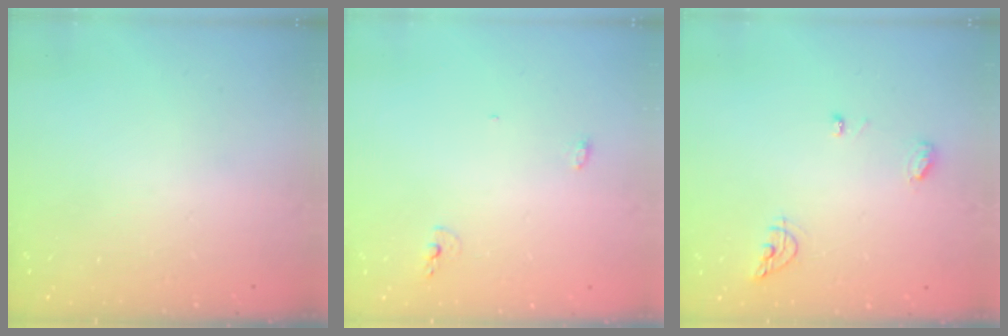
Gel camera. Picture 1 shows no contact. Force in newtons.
{"total": 4.3, "press": 4.2, "slide": 0.9}
{"total": 6.7, "press": 6.7, "slide": 0.3}